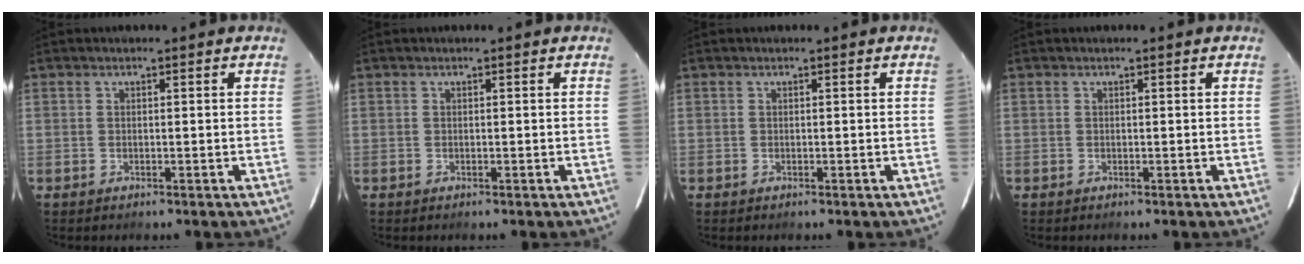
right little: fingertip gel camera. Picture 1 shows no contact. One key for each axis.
{"total": 0.0}
{"total": 0.0}
{"total": 0.0}